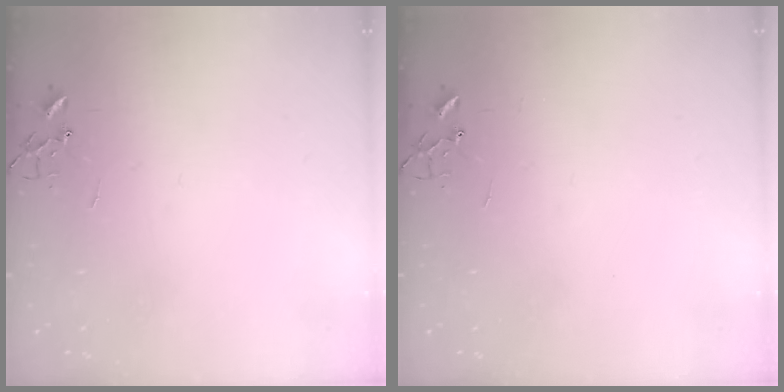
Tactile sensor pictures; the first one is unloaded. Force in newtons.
{"total": 0.0}